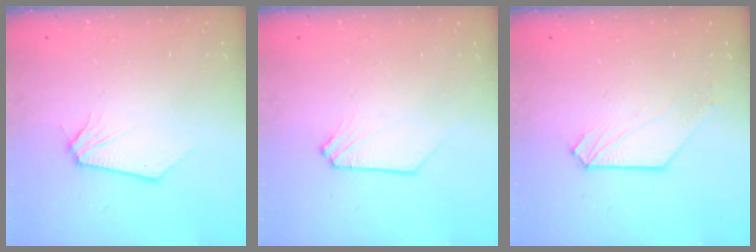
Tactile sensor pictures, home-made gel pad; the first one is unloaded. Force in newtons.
{"total": 0.8, "press": 0.8, "slide": 0.1}
{"total": 2.2, "press": 2.2, "slide": 0.3}